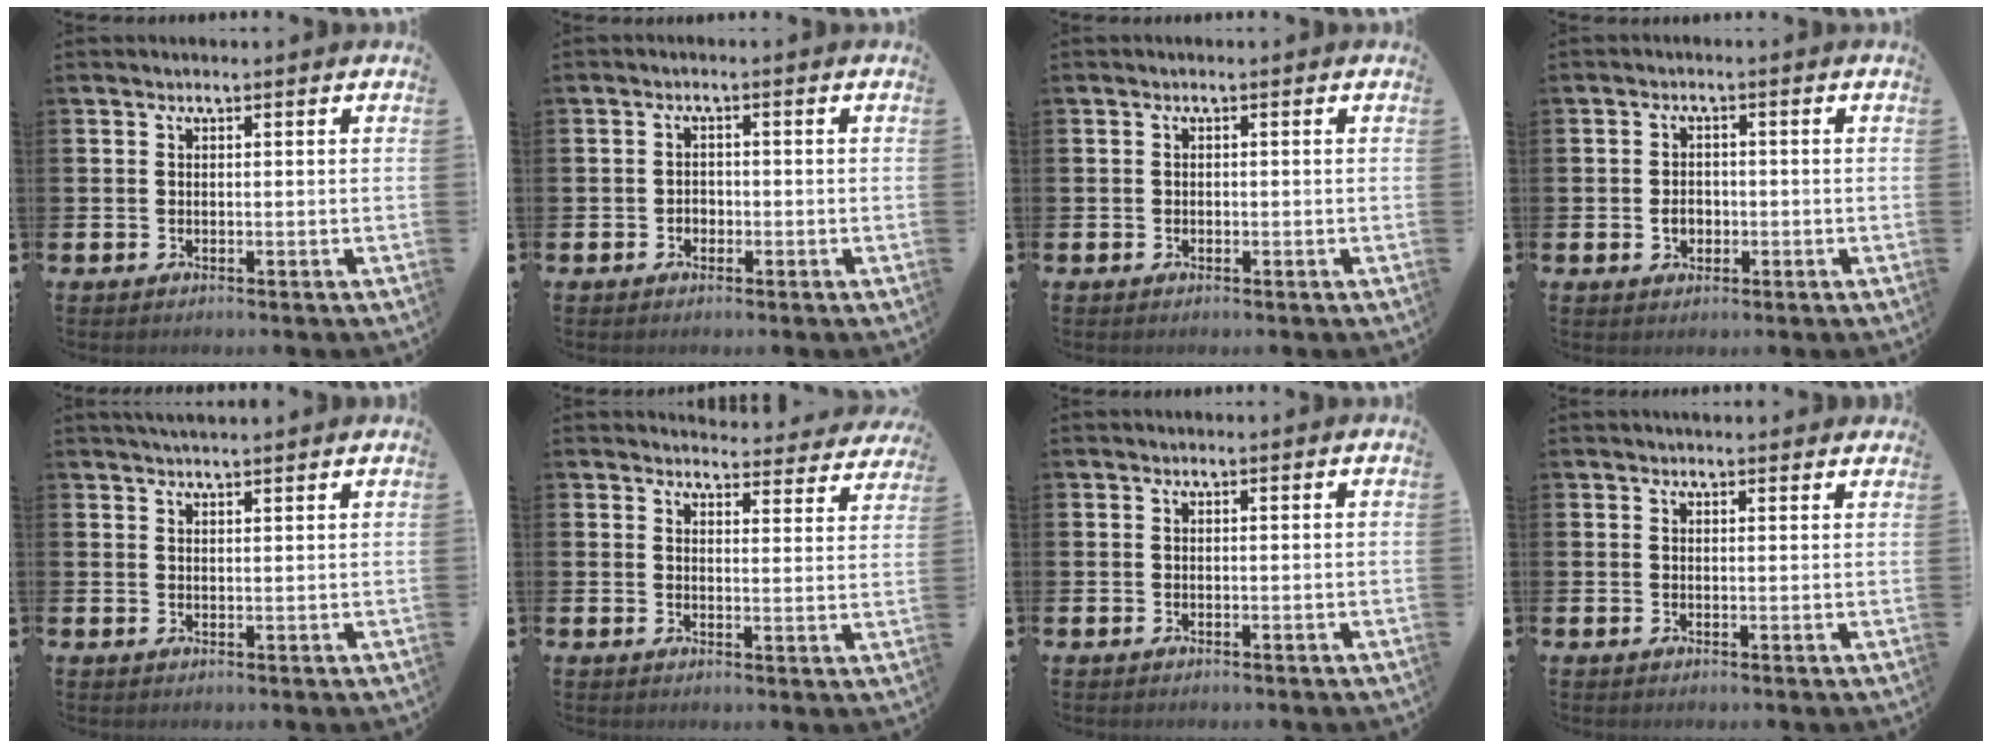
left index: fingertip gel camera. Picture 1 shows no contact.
{"total": 1.4, "force": [-0.7, 1.2, 0.3], "torque": [-0.004, 0.001, -0.016]}
{"total": 0.6, "force": [-0.2, 0.5, 0.1], "torque": [-0.008, 0.007, -0.005]}
{"total": 2.3, "force": [-0.5, 1.8, 1.4], "torque": [-0.016, 0.000, -0.015]}
{"total": 2.5, "force": [2.5, 0.1, 0.5], "torque": [0.000, -0.011, 0.042]}
{"total": 3.9, "force": [3.9, 0.8, -0.1], "torque": [0.003, -0.031, 0.066]}
{"total": 0.0}
{"total": 1.4, "force": [1.3, 0.3, 0.0], "torque": [0.010, -0.004, 0.022]}